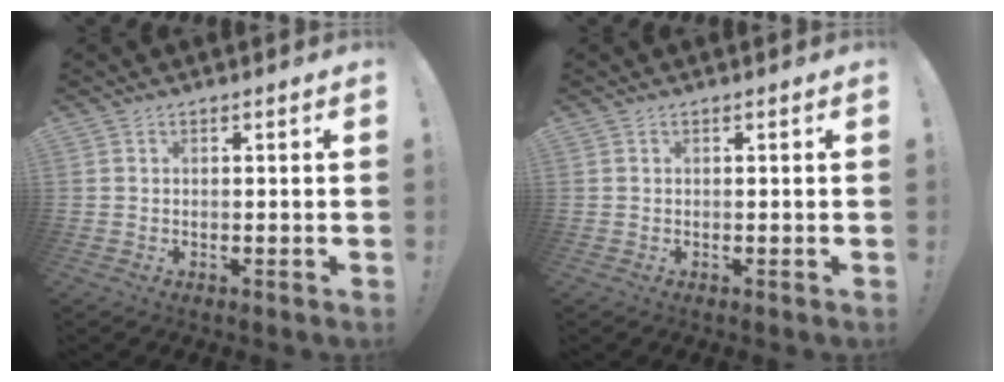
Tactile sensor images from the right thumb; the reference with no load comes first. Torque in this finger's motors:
{"motor_torque": [-0.16, 0.02, -0.04, 0.04, 0.00]}